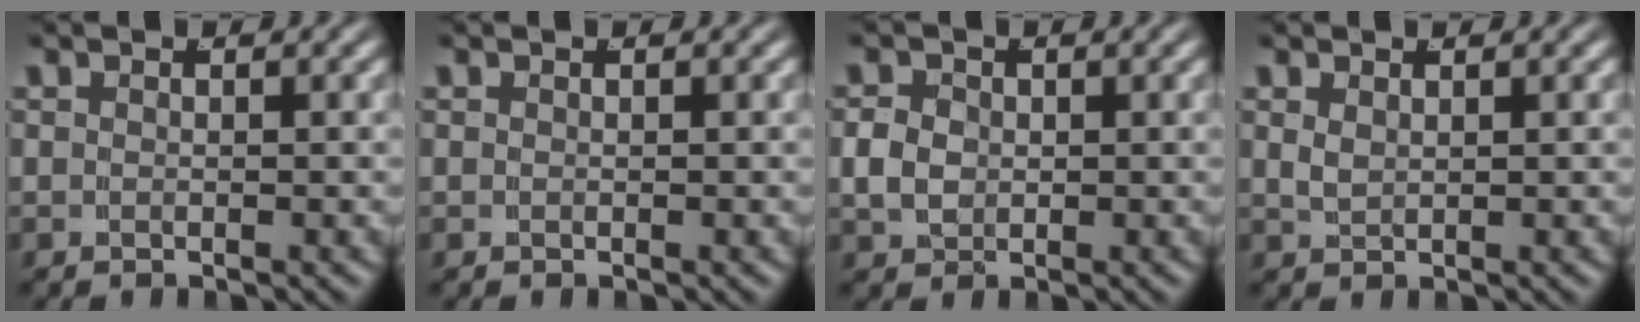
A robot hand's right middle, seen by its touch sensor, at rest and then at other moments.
{"total": 0.0}
{"total": 2.5, "force": [-0.1, 2.1, 1.3], "torque": [-0.035, -0.009, 0.008]}
{"total": 0.8, "force": [0.7, 0.0, 0.4], "torque": [-0.011, -0.009, 0.027]}